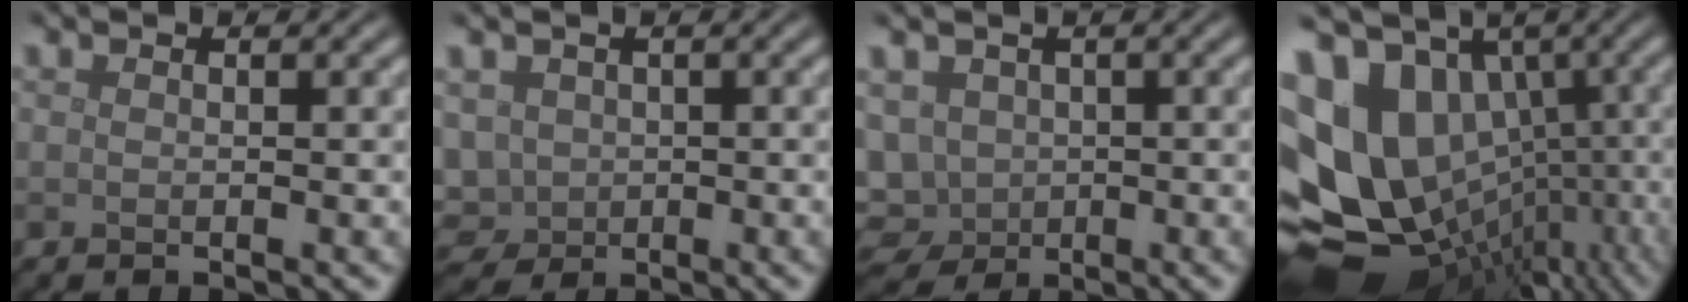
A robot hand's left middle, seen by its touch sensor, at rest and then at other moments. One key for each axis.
{"total": 3.2, "fx": -0.2, "fy": 2.9, "fz": 1.5, "tx": -0.034, "ty": -0.001, "tz": 0.002}
{"total": 5.5, "fx": -0.6, "fy": 4.9, "fz": 2.4, "tx": -0.063, "ty": 0.000, "tz": -0.014}
{"total": 18.3, "fx": -0.3, "fy": 14.3, "fz": 11.5, "tx": -0.208, "ty": -0.018, "tz": 0.041}